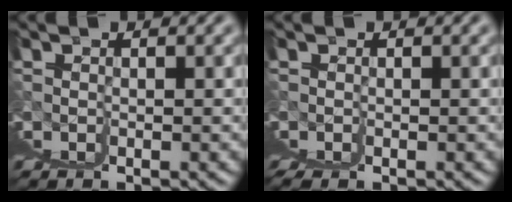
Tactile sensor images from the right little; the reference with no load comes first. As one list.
[{"total": 1.3, "force": [-0.5, 0.8, 0.9], "torque": [-0.017, -0.001, -0.005]}]